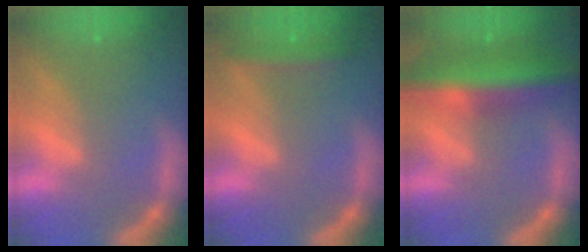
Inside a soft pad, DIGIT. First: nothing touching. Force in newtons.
{"total": 2.4}
{"total": 9.5}